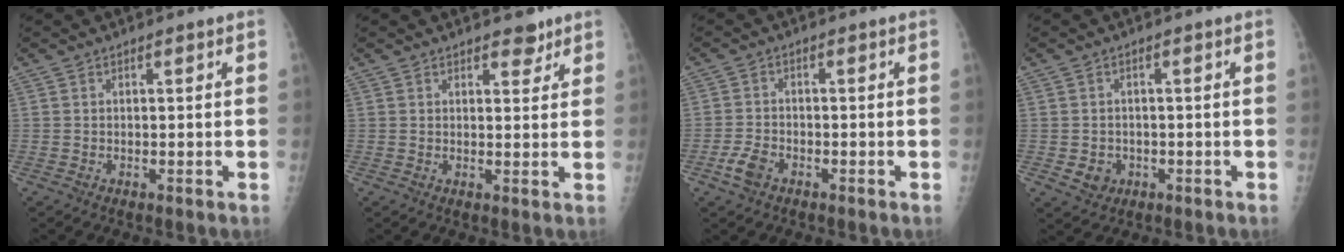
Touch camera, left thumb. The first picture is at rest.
{"total": 3.0, "force": [2.3, 1.5, 1.3], "torque": [0.002, -0.012, 0.030]}
{"total": 3.6, "force": [-2.0, 2.2, 2.1], "torque": [-0.045, 0.008, -0.038]}
{"total": 3.3, "force": [-0.8, 2.9, 1.2], "torque": [-0.006, 0.003, -0.004]}